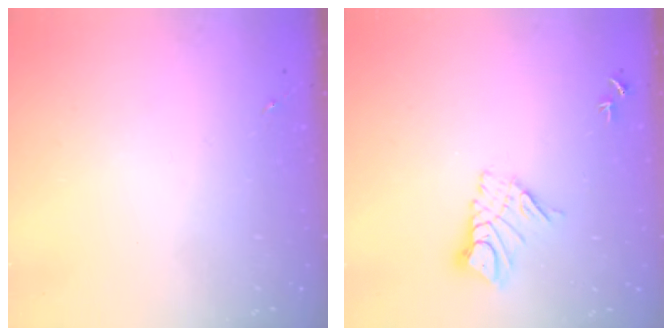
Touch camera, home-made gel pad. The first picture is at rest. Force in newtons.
{"total": 9.8, "press": 9.8, "slide": 0.9}